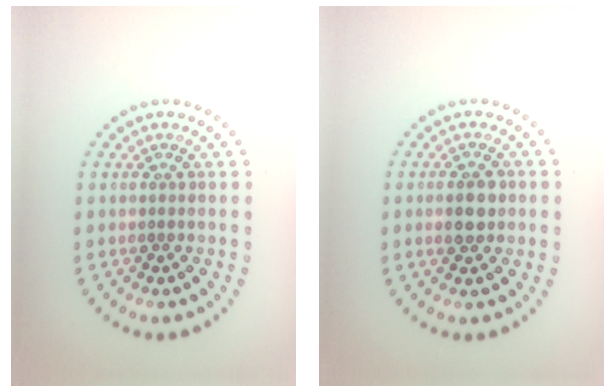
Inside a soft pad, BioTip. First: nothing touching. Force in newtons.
{"total": 2.8, "press": 2.8, "slide": 0.1}